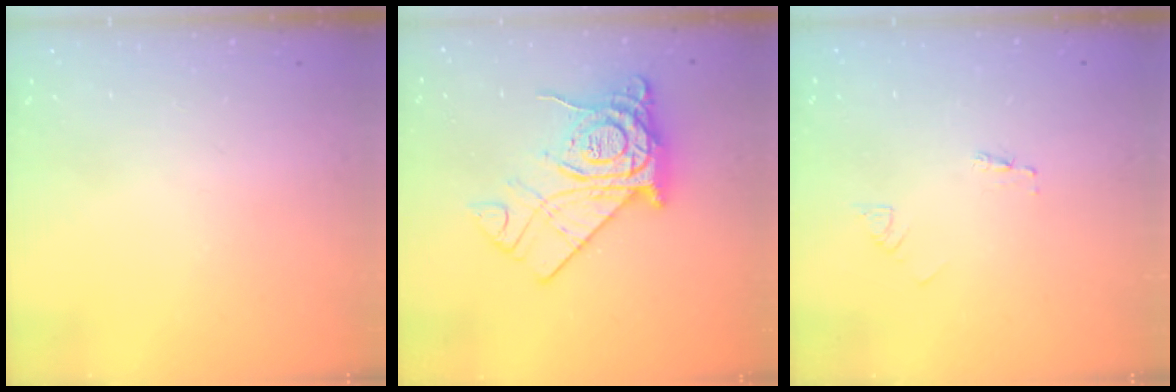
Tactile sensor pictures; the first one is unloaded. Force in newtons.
{"total": 18.3, "press": 18.2, "slide": 1.7}
{"total": 2.1, "press": 2.1, "slide": 0.1}